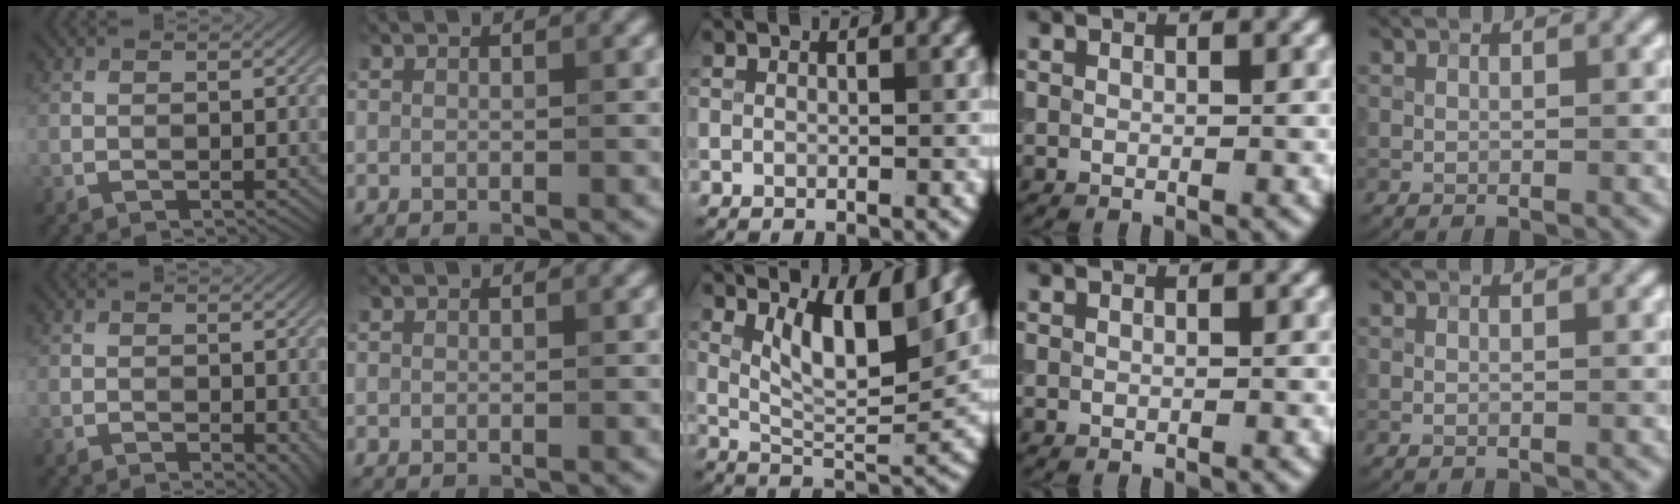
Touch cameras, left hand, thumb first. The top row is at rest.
{"thumb": {"total": 2.1, "force": [-0.7, 1.1, 1.6], "torque": [-0.021, -0.011, -0.005]}, "middle": {"total": 6.0, "force": [3.0, 1.7, 5.0], "torque": [-0.086, -0.011, 0.055]}}